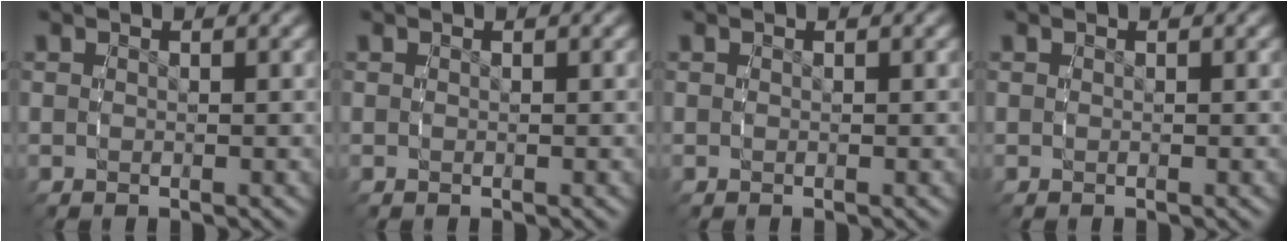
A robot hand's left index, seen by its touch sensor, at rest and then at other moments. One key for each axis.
{"total": 0.0}
{"total": 0.0}
{"total": 0.0}